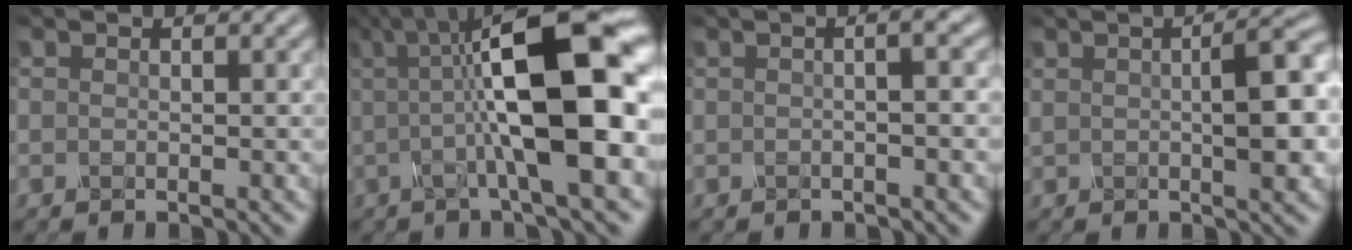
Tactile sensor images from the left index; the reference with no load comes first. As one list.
[{"total": 12.6, "force": [1.0, 3.2, 12.2], "torque": [-0.181, 0.019, 0.007]}, {"total": 3.2, "force": [0.4, 1.3, 2.9], "torque": [-0.019, 0.009, -0.015]}, {"total": 5.5, "force": [0.7, 1.3, 5.3], "torque": [-0.073, 0.014, 0.009]}]